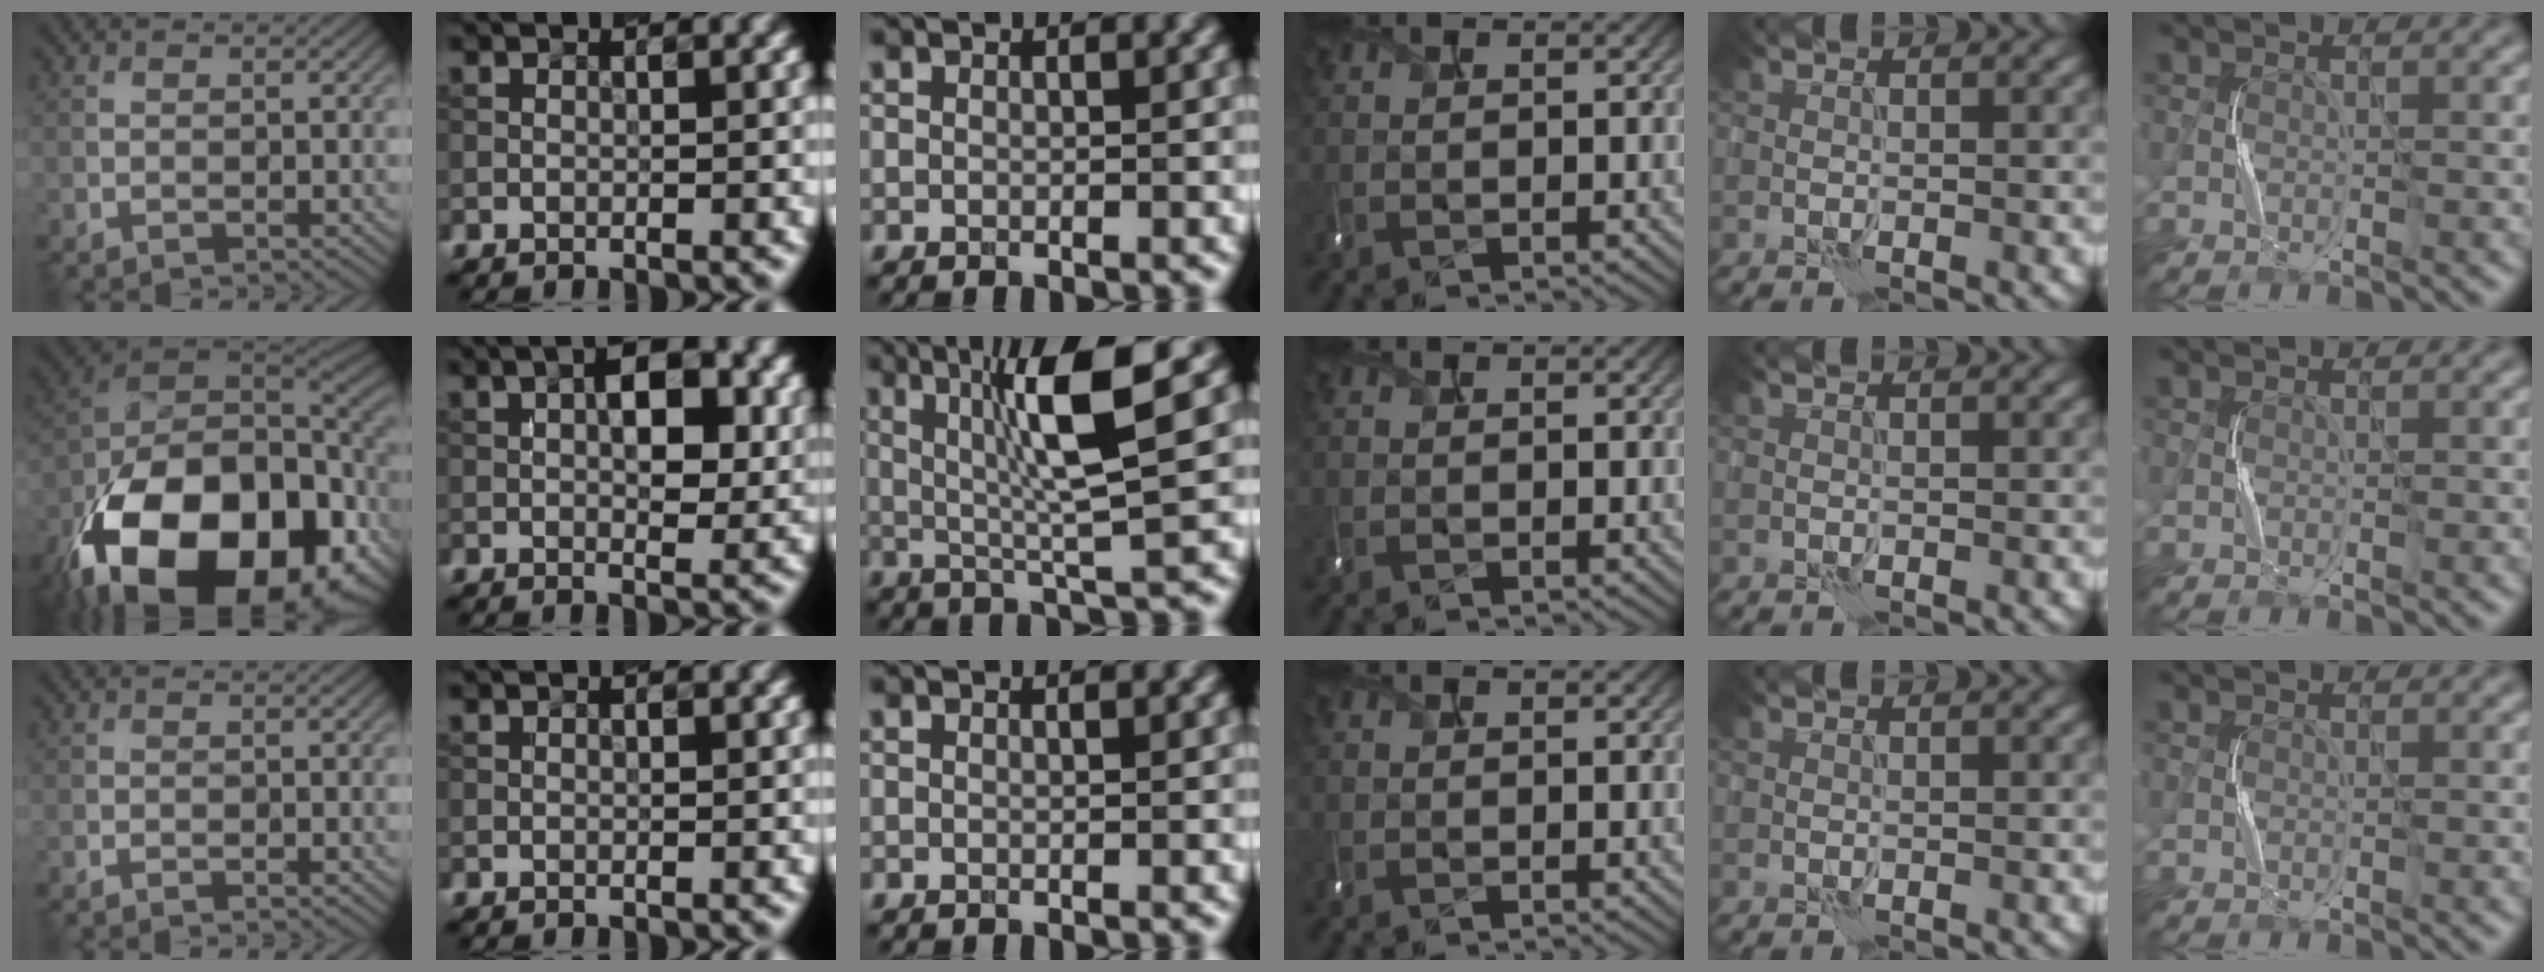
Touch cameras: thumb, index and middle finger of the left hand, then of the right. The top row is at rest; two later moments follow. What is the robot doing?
{"motion": "shake", "object": "tambourine"}